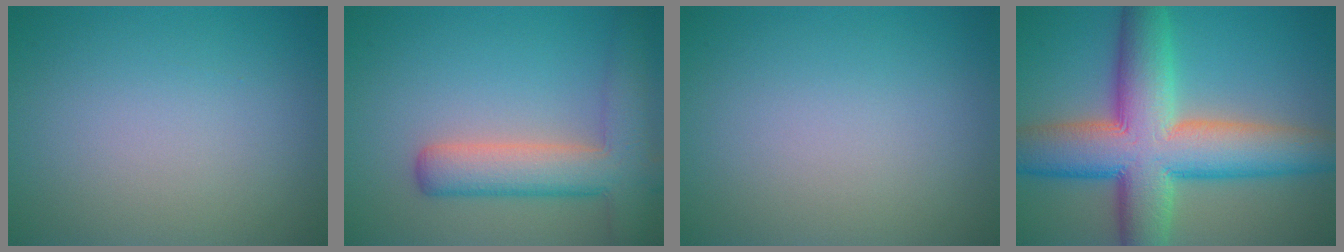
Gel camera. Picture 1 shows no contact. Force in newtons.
{"total": 6.3, "press": 6.3, "slide": 0.3}
{"total": 0.0}
{"total": 12.7, "press": 12.7, "slide": 0.4}